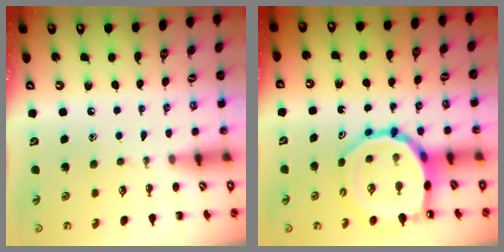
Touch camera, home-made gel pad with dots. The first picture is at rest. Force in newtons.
{"total": 13.1, "press": 12.6, "slide": 3.4}